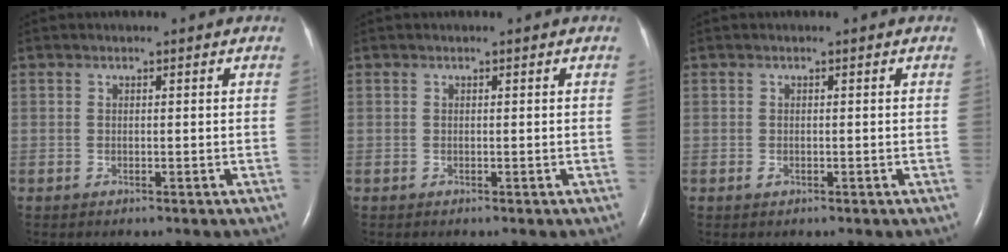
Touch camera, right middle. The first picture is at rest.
{"total": 0.0}
{"total": 0.5, "force": [-0.2, 0.3, 0.4], "torque": [-0.009, -0.001, -0.003]}